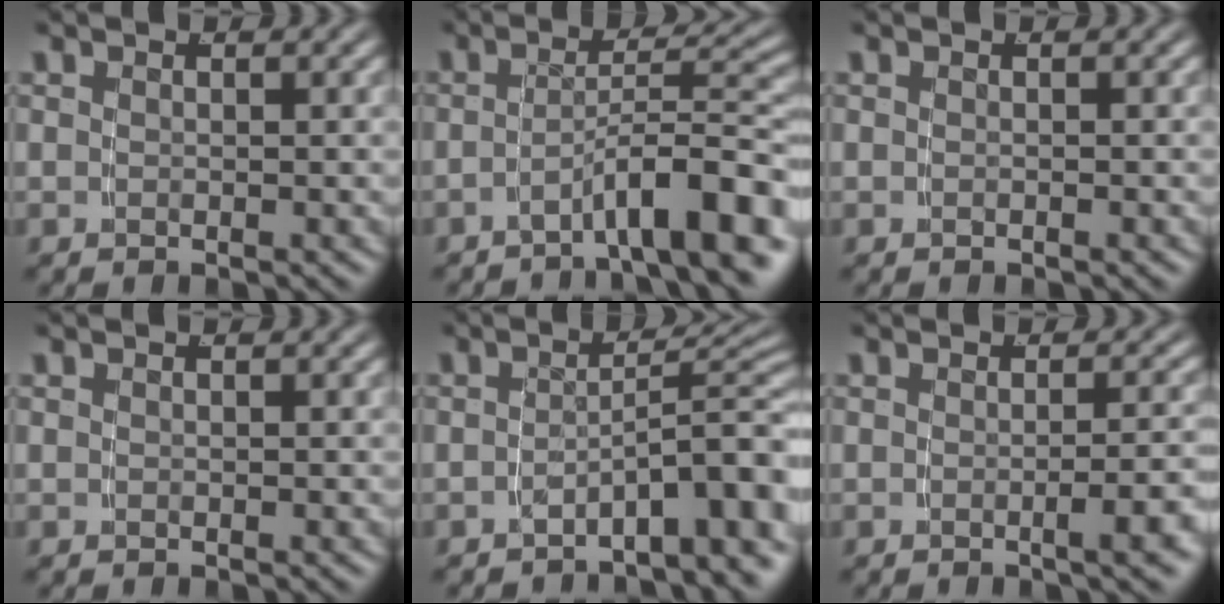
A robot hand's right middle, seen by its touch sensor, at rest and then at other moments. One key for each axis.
{"total": 6.2, "fx": -3.9, "fy": 0.5, "fz": 4.8, "tx": -0.064, "ty": 0.008, "tz": -0.062}
{"total": 0.0}
{"total": 0.0}
{"total": 7.3, "fx": -5.1, "fy": 1.4, "fz": 5.0, "tx": -0.055, "ty": 0.005, "tz": -0.073}
{"total": 2.3, "fx": -1.1, "fy": -0.3, "fz": 2.0, "tx": -0.022, "ty": 0.011, "tz": -0.021}